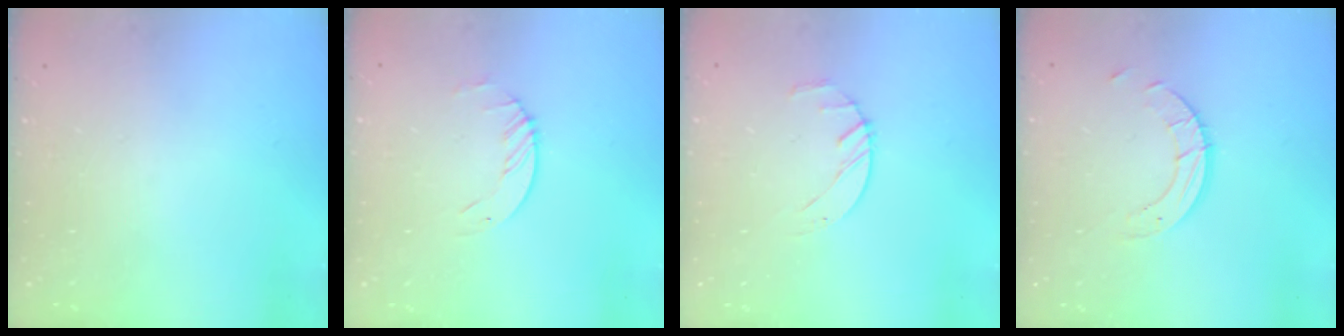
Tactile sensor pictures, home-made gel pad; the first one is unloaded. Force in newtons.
{"total": 1.6, "press": 1.6, "slide": 0.2}
{"total": 2.5, "press": 2.5, "slide": 0.4}
{"total": 4.9, "press": 4.9, "slide": 0.4}